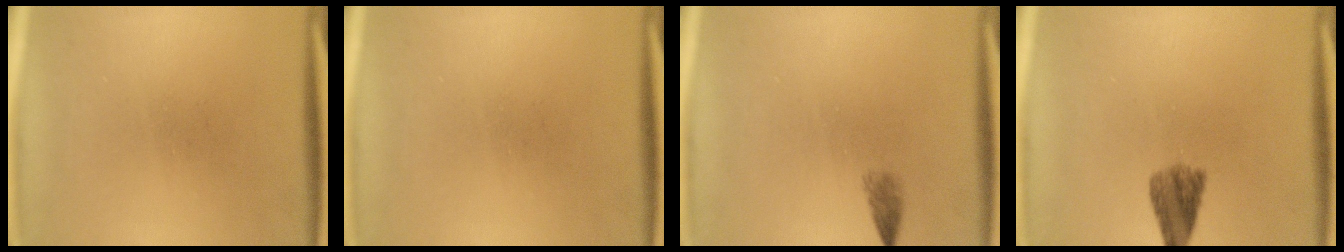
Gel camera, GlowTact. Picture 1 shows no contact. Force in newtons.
{"total": 0.0}
{"total": 1.3}
{"total": 4.5}